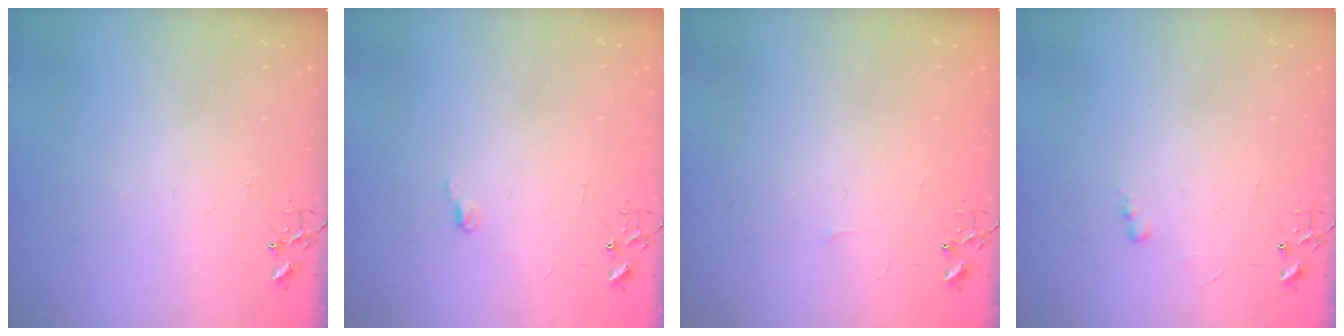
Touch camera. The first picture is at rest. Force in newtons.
{"total": 5.5, "press": 5.5, "slide": 0.6}
{"total": 3.4, "press": 3.4, "slide": 0.4}
{"total": 3.5, "press": 3.5, "slide": 0.5}